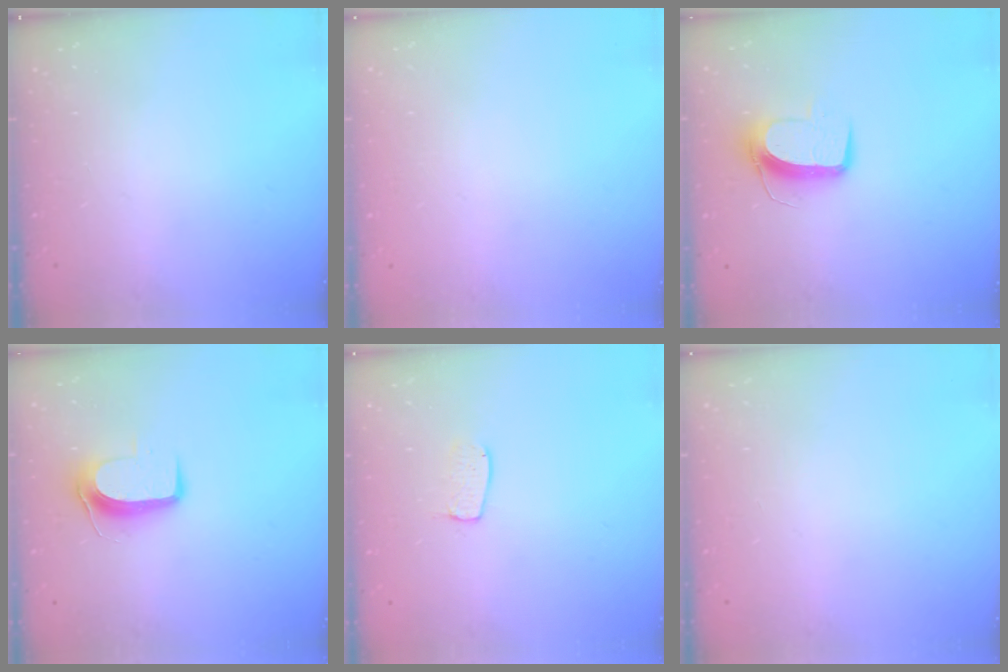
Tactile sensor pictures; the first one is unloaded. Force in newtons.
{"total": 0.0}
{"total": 10.5, "press": 10.5, "slide": 0.8}
{"total": 9.1, "press": 9.0, "slide": 1.1}
{"total": 5.7, "press": 5.7, "slide": 0.4}
{"total": 0.0}